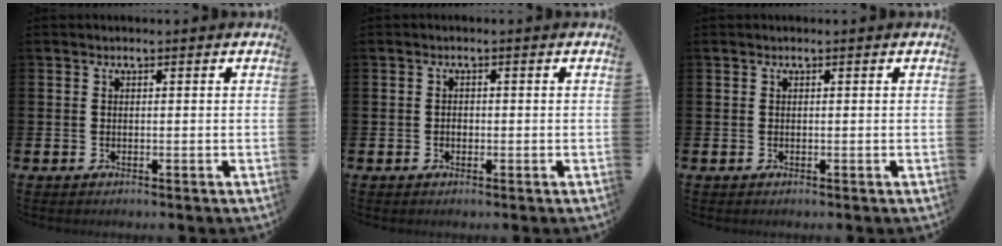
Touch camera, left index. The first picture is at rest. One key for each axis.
{"total": 1.0, "fx": -0.4, "fy": 0.7, "fz": 0.5, "tx": -0.008, "ty": 0.003, "tz": -0.010}
{"total": 0.0}